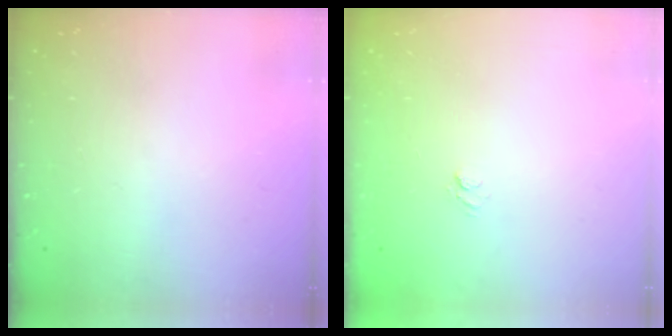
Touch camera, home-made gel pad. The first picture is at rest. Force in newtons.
{"total": 3.6, "press": 3.4, "slide": 1.1}